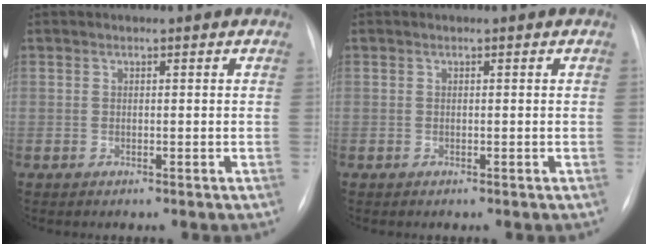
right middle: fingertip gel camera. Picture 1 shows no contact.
{"total": 0.0}